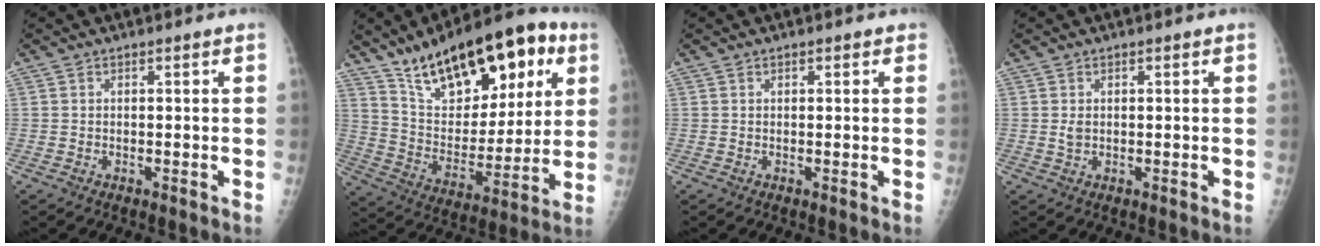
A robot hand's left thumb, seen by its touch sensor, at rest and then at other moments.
{"total": 25.8, "force": [13.9, 12.1, 18.0], "torque": [-0.235, -0.028, 0.234]}
{"total": 0.8, "force": [0.5, 0.5, 0.4], "torque": [0.000, -0.001, 0.002]}
{"total": 1.3, "force": [0.2, 0.9, 0.9], "torque": [-0.013, -0.002, 0.007]}